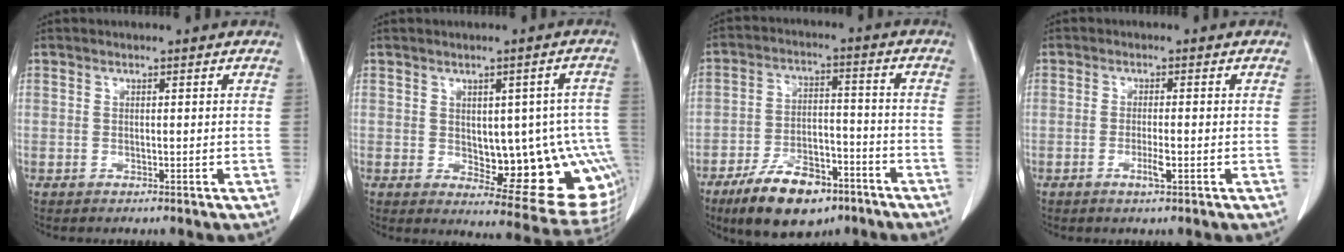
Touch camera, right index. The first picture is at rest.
{"total": 14.8, "force": [-1.7, 5.7, 13.5], "torque": [-0.119, 0.018, 0.003]}
{"total": 12.6, "force": [-8.4, 5.3, 7.8], "torque": [-0.136, 0.000, -0.142]}
{"total": 2.3, "force": [-0.9, 0.1, 2.1], "torque": [-0.042, -0.001, -0.015]}